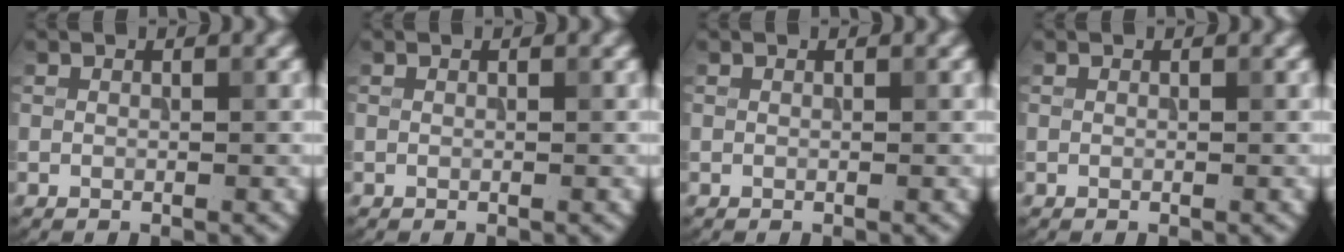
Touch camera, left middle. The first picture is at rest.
{"total": 0.0}
{"total": 0.0}
{"total": 0.0}